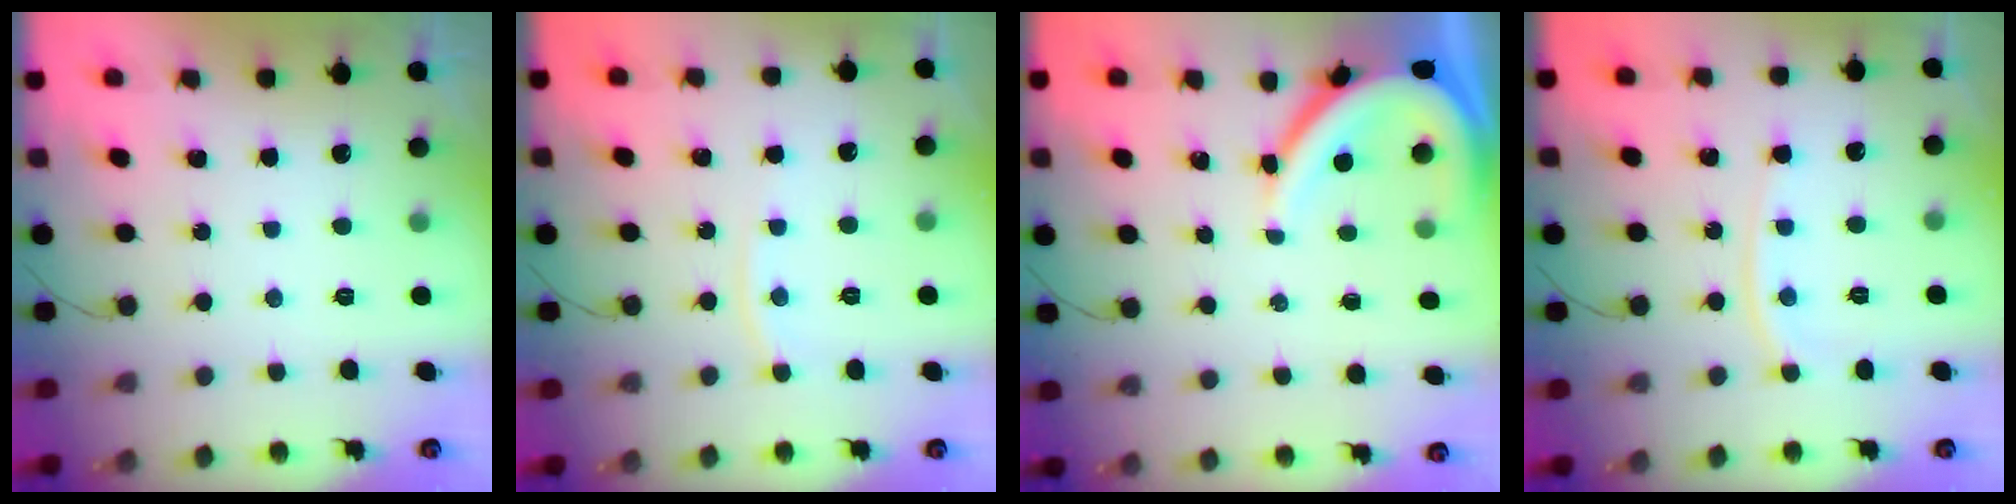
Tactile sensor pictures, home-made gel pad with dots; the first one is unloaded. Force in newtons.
{"total": 5.0, "press": 4.9, "slide": 0.7}
{"total": 9.2, "press": 9.1, "slide": 0.9}
{"total": 7.1, "press": 7.0, "slide": 0.9}